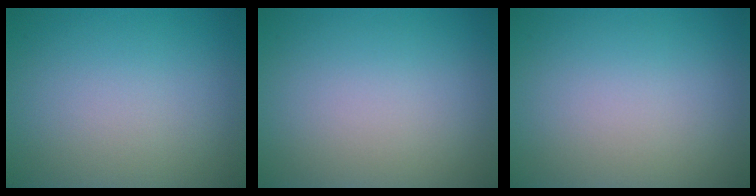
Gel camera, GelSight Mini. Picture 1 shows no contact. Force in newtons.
{"total": 0.0}
{"total": 0.0}